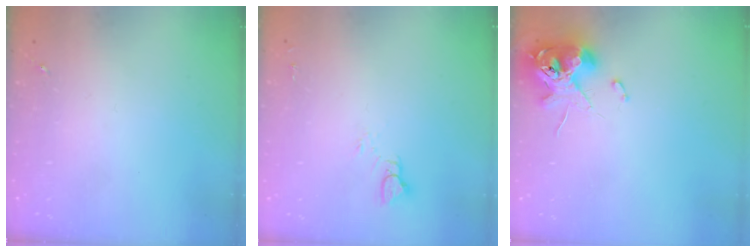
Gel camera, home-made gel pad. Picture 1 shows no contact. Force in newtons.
{"total": 5.3, "press": 5.3, "slide": 0.5}
{"total": 11.9, "press": 11.7, "slide": 2.1}